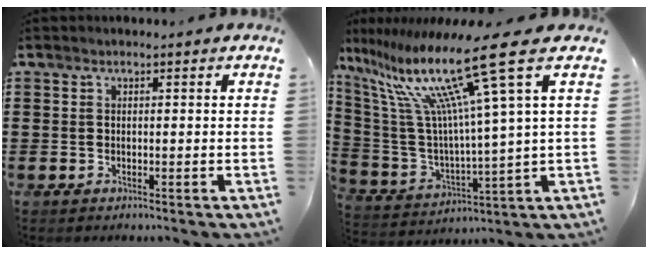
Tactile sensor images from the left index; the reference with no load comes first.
{"total": 18.4, "force": [10.6, 1.3, 15.0], "torque": [-0.312, -0.065, 0.155]}